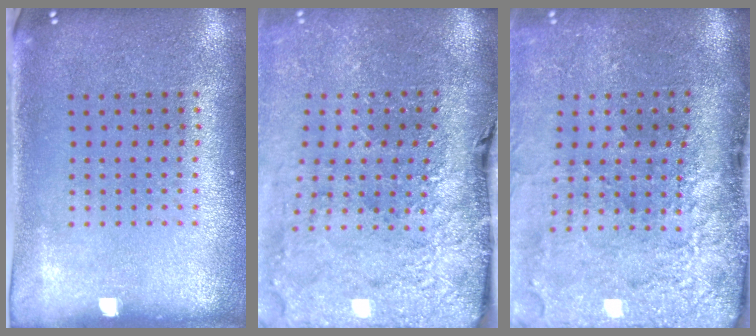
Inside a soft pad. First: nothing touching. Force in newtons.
{"total": 3.9, "press": 3.3, "slide": 2.2}
{"total": 4.7, "press": 3.6, "slide": 3.0}